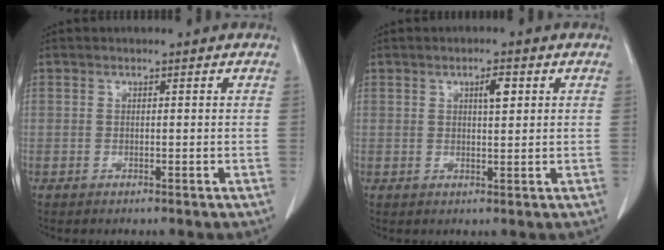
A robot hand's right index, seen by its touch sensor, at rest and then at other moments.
{"total": 2.6, "force": [1.0, 0.6, 2.3], "torque": [-0.041, -0.001, 0.015]}